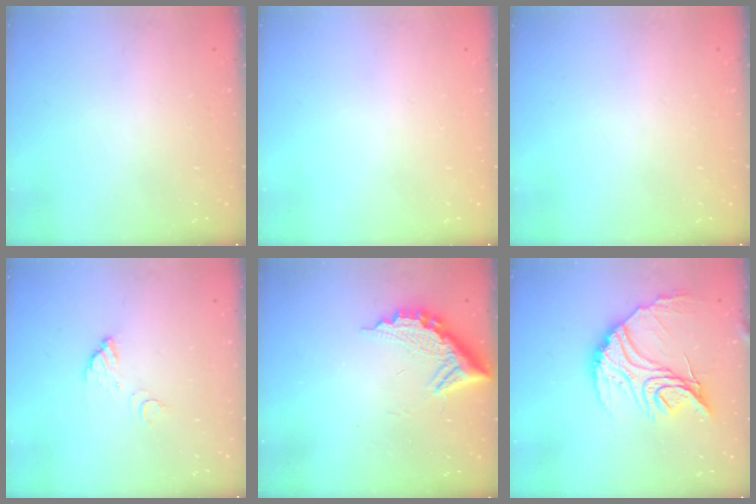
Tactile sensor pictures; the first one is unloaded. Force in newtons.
{"total": 0.0}
{"total": 0.0}
{"total": 3.7, "press": 3.7, "slide": 0.3}
{"total": 11.8, "press": 11.8, "slide": 1.0}
{"total": 20.4, "press": 20.3, "slide": 1.4}